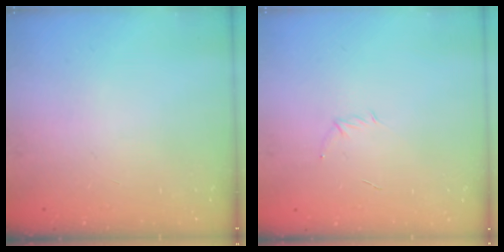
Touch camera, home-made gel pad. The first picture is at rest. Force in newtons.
{"total": 3.2, "press": 3.1, "slide": 0.7}